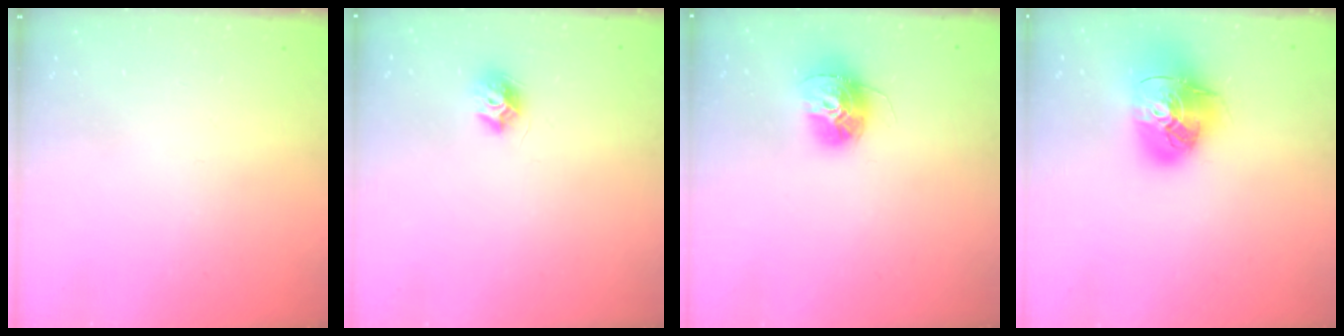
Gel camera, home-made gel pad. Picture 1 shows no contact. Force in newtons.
{"total": 7.9, "press": 7.9, "slide": 0.4}
{"total": 13.8, "press": 13.7, "slide": 1.3}
{"total": 15.6, "press": 15.5, "slide": 1.6}